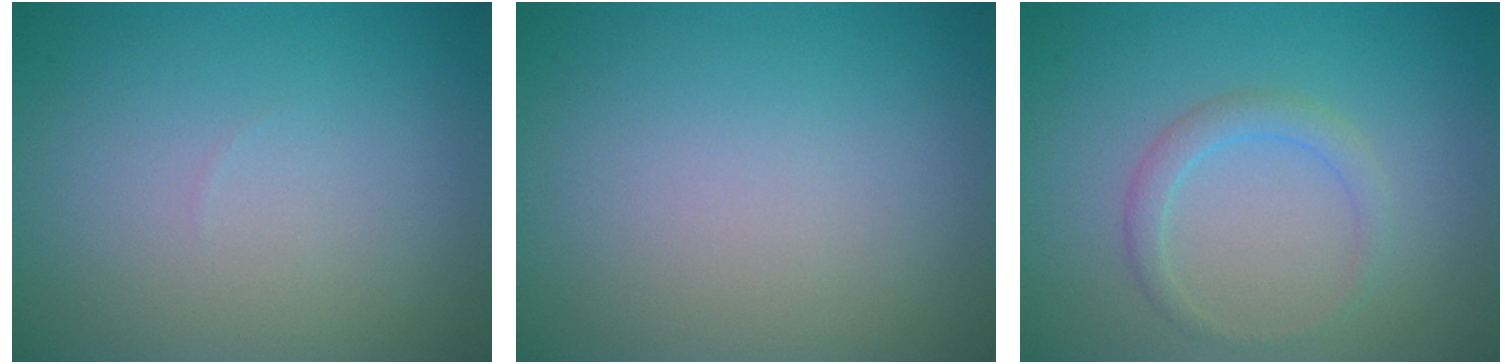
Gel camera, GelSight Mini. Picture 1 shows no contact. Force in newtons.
{"total": 0.0}
{"total": 1.8, "press": 1.8, "slide": 0.0}